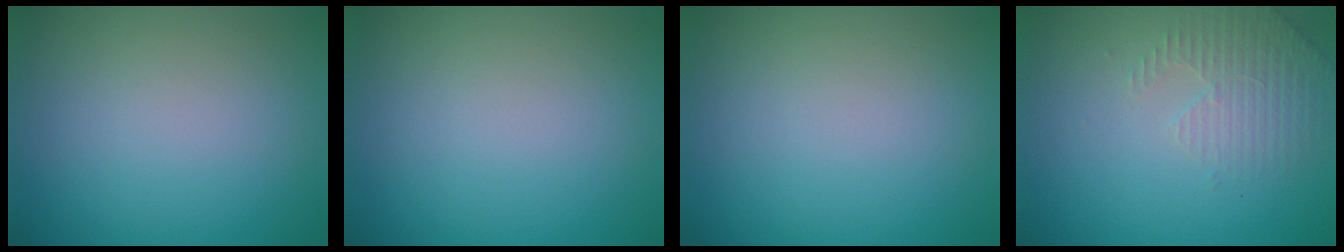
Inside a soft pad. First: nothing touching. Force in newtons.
{"total": 0.0}
{"total": 0.0}
{"total": 2.8, "press": 2.7, "slide": 0.8}